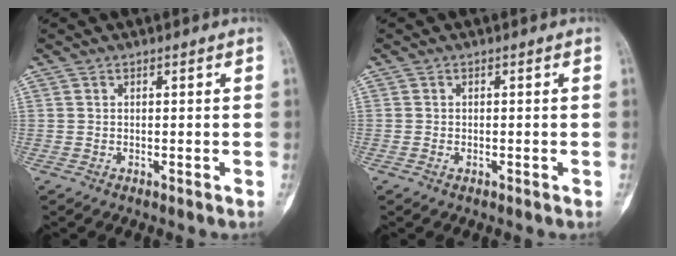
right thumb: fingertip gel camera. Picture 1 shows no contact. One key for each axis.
{"total": 0.6, "fx": -0.3, "fy": 0.3, "fz": 0.4, "tx": -0.008, "ty": 0.002, "tz": -0.005}